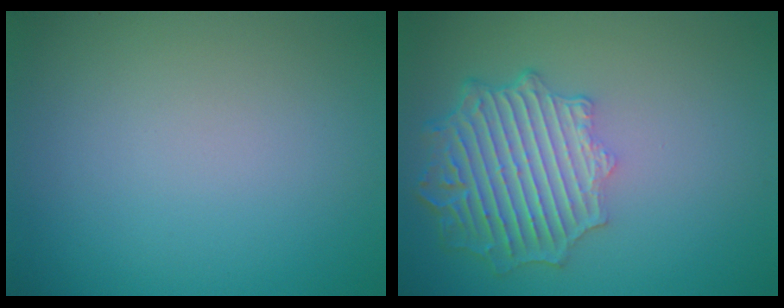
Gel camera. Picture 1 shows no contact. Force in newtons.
{"total": 6.5, "press": 4.9, "slide": 4.1}